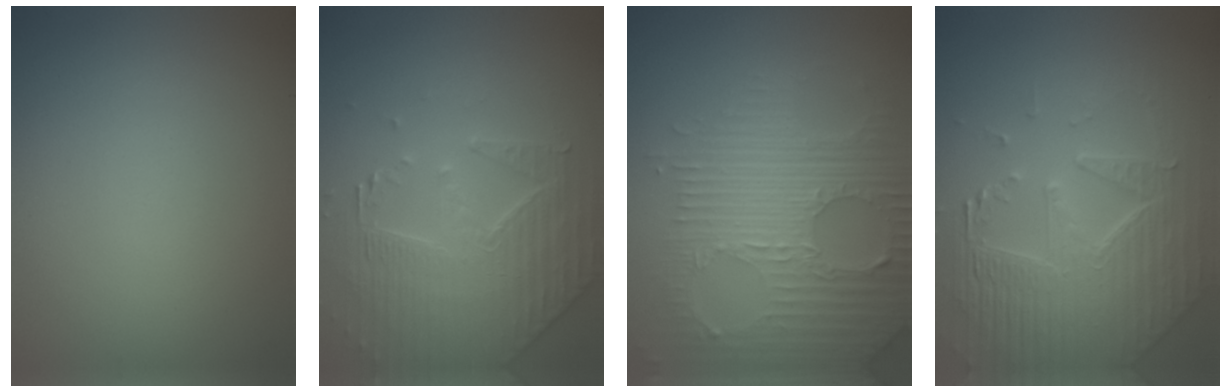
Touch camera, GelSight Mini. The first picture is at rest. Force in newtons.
{"total": 4.2, "press": 3.9, "slide": 1.6}
{"total": 8.0, "press": 5.7, "slide": 5.6}
{"total": 8.0, "press": 5.6, "slide": 5.7}